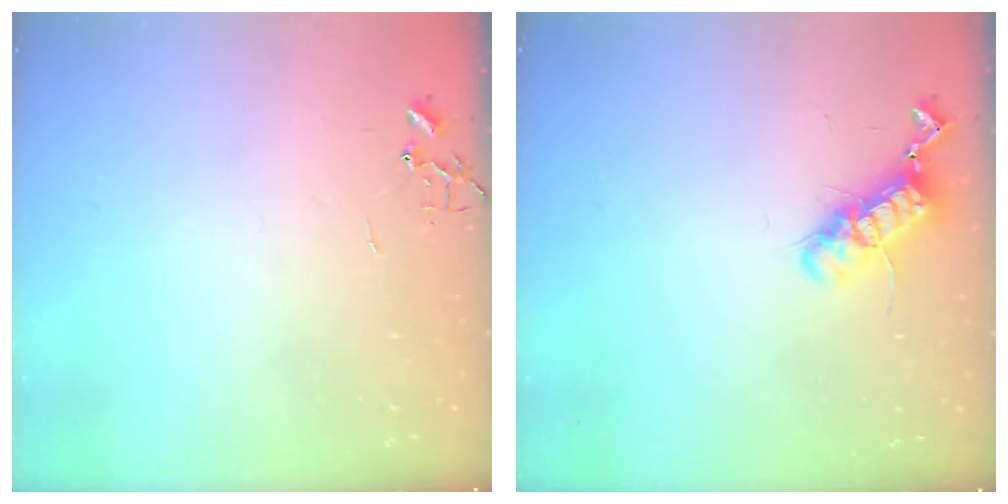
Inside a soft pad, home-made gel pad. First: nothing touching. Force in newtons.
{"total": 12.5, "press": 12.5, "slide": 0.9}